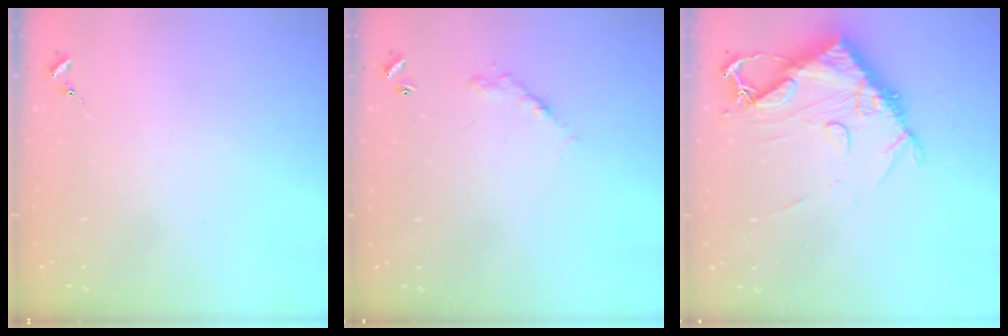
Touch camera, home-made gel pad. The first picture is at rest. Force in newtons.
{"total": 5.1, "press": 5.1, "slide": 0.4}
{"total": 13.0, "press": 12.9, "slide": 1.5}